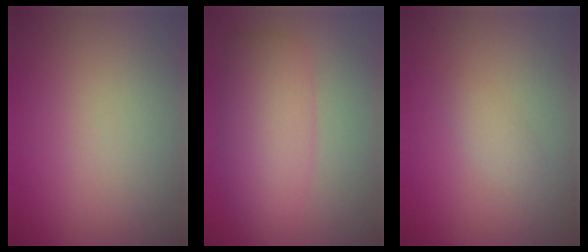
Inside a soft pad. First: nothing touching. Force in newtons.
{"total": 5.0, "press": 5.0, "slide": 0.2}
{"total": 1.1, "press": 1.1, "slide": 0.0}